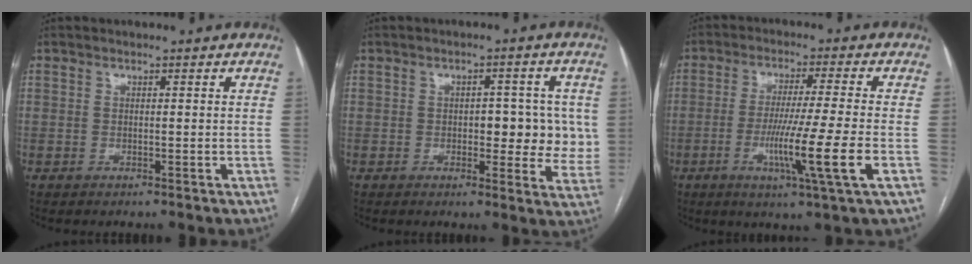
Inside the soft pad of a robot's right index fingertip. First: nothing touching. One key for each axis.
{"total": 7.2, "fx": 0.3, "fy": 3.9, "fz": 6.0, "tx": -0.053, "ty": 0.011, "tz": 0.005}
{"total": 11.2, "fx": -3.4, "fy": -1.6, "fz": 10.5, "tx": -0.192, "ty": -0.028, "tz": -0.062}